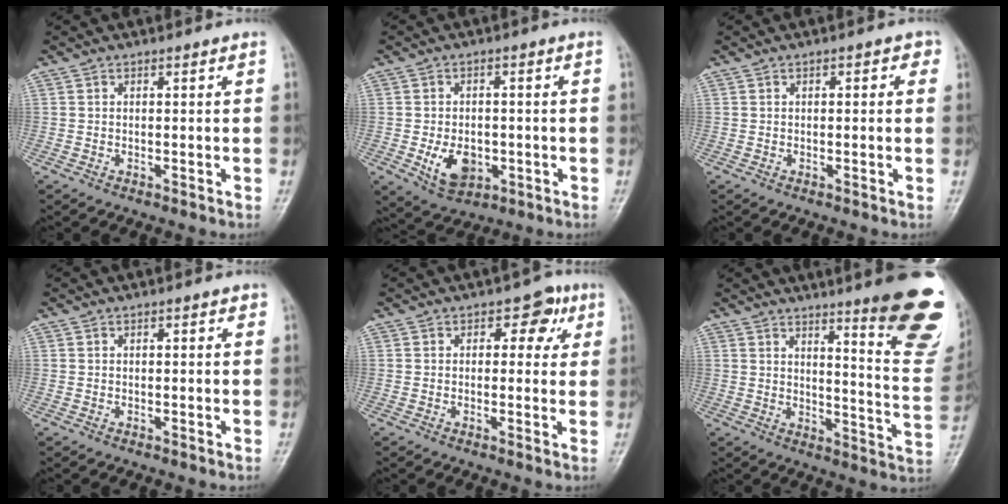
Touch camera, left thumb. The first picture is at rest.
{"total": 7.1, "force": [-1.9, 5.0, 4.6], "torque": [-0.064, -0.001, -0.022]}
{"total": 2.4, "force": [0.7, 1.3, 1.8], "torque": [-0.010, 0.003, 0.003]}
{"total": 1.0, "force": [0.4, 0.5, 0.8], "torque": [-0.008, 0.001, 0.003]}
{"total": 4.7, "force": [1.6, 3.3, 2.9], "torque": [0.002, 0.000, 0.009]}
{"total": 20.4, "force": [12.1, 3.2, 16.1], "torque": [-0.170, -0.076, 0.156]}